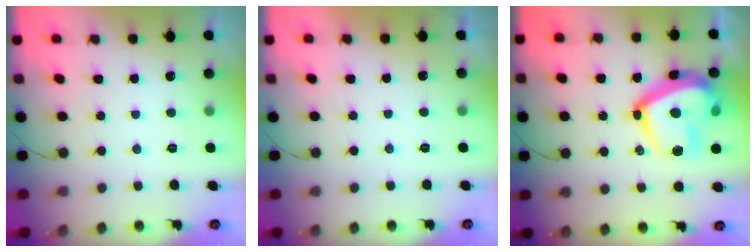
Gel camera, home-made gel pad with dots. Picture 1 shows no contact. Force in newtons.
{"total": 0.7, "press": 0.5, "slide": 0.5}
{"total": 20.5, "press": 20.4, "slide": 1.7}